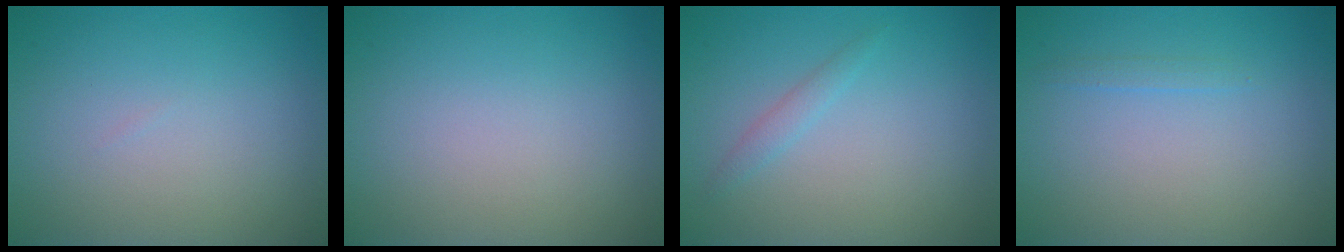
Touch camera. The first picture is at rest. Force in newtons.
{"total": 0.0}
{"total": 1.0, "press": 1.0, "slide": 0.1}
{"total": 0.6, "press": 0.6, "slide": 0.1}